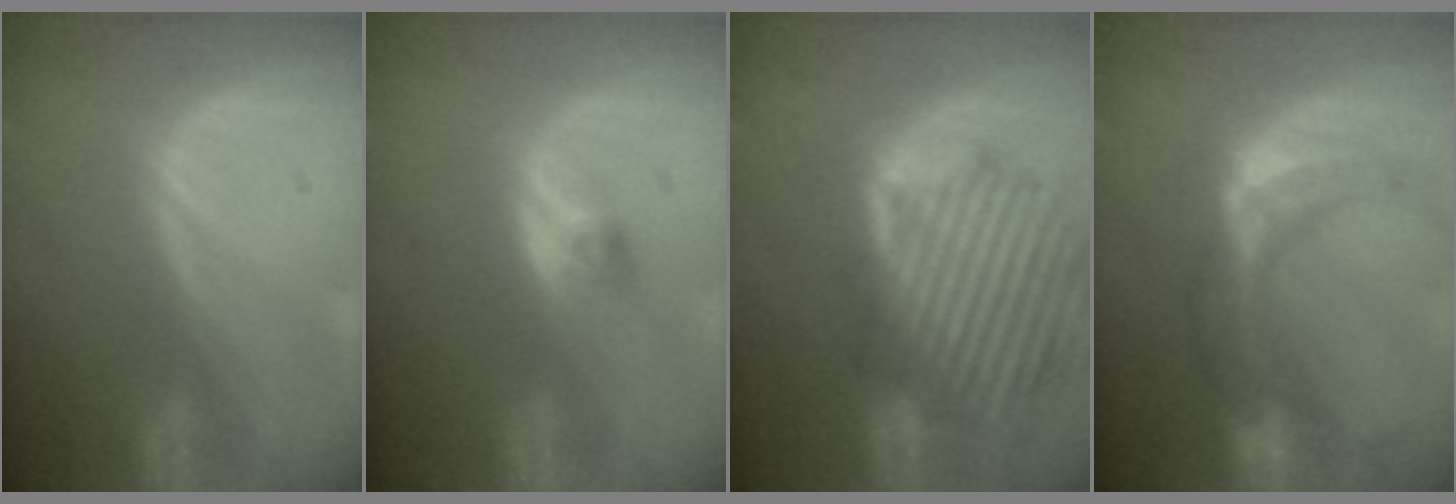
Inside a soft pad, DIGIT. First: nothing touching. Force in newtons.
{"total": 2.5, "press": 2.3, "slide": 1.1}
{"total": 12.5, "press": 11.5, "slide": 5.0}
{"total": 11.6, "press": 9.8, "slide": 6.2}